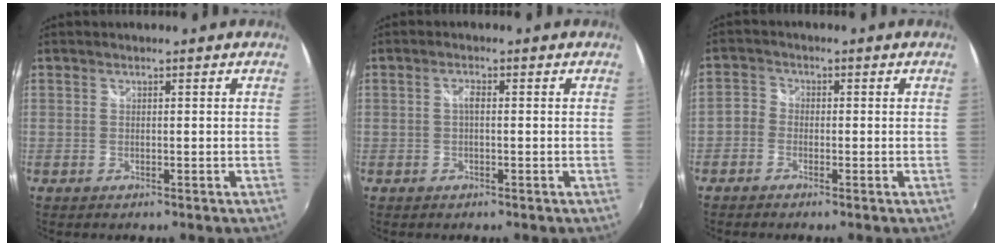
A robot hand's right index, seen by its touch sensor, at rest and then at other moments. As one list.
[{"total": 1.4, "force": [-0.1, 0.5, 1.2], "torque": [-0.024, 0.005, -0.005]}, {"total": 2.9, "force": [-1.6, 2.2, 0.8], "torque": [-0.018, 0.006, -0.040]}]